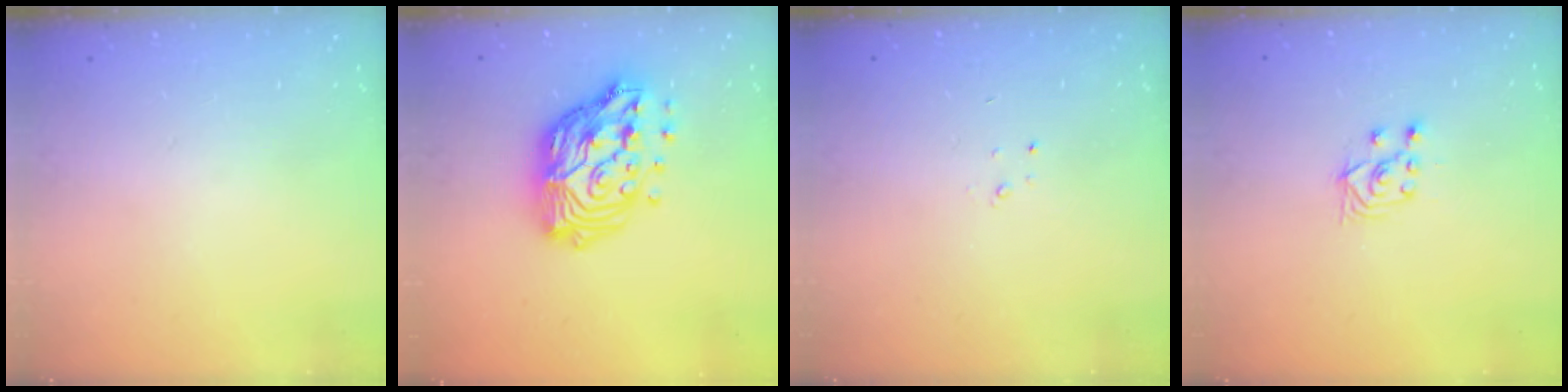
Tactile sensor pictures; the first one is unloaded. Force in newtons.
{"total": 19.1, "press": 19.0, "slide": 1.5}
{"total": 1.5, "press": 1.5, "slide": 0.2}
{"total": 3.4, "press": 3.2, "slide": 0.9}